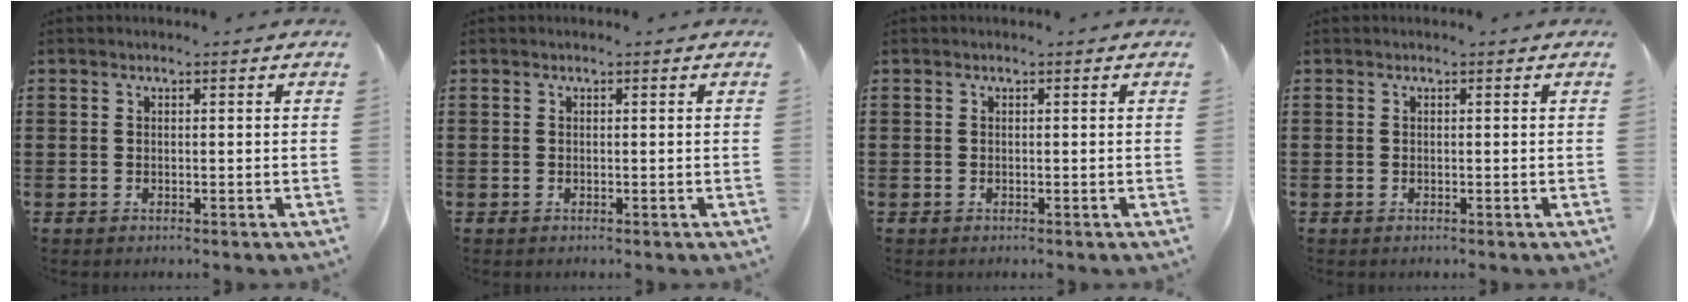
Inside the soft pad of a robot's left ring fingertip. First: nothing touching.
{"total": 0.0}
{"total": 0.0}
{"total": 0.0}